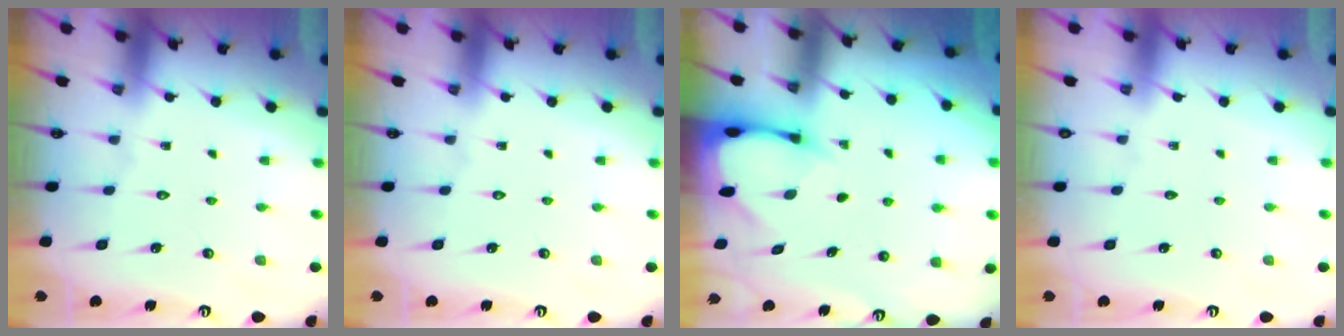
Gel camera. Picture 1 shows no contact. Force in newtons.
{"total": 0.0}
{"total": 3.2, "press": 3.2, "slide": 0.3}
{"total": 0.0}